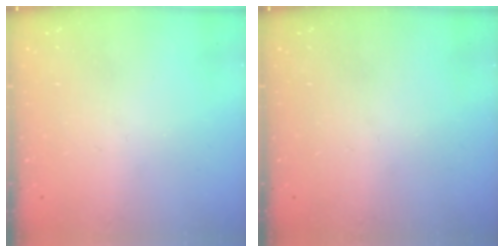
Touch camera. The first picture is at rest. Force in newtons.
{"total": 0.0}